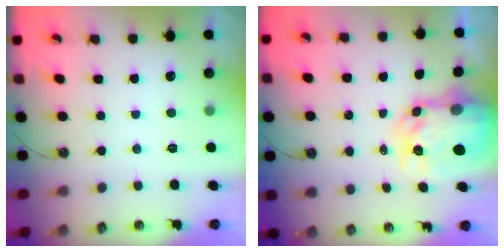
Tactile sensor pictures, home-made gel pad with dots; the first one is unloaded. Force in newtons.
{"total": 7.7, "press": 7.7, "slide": 0.7}